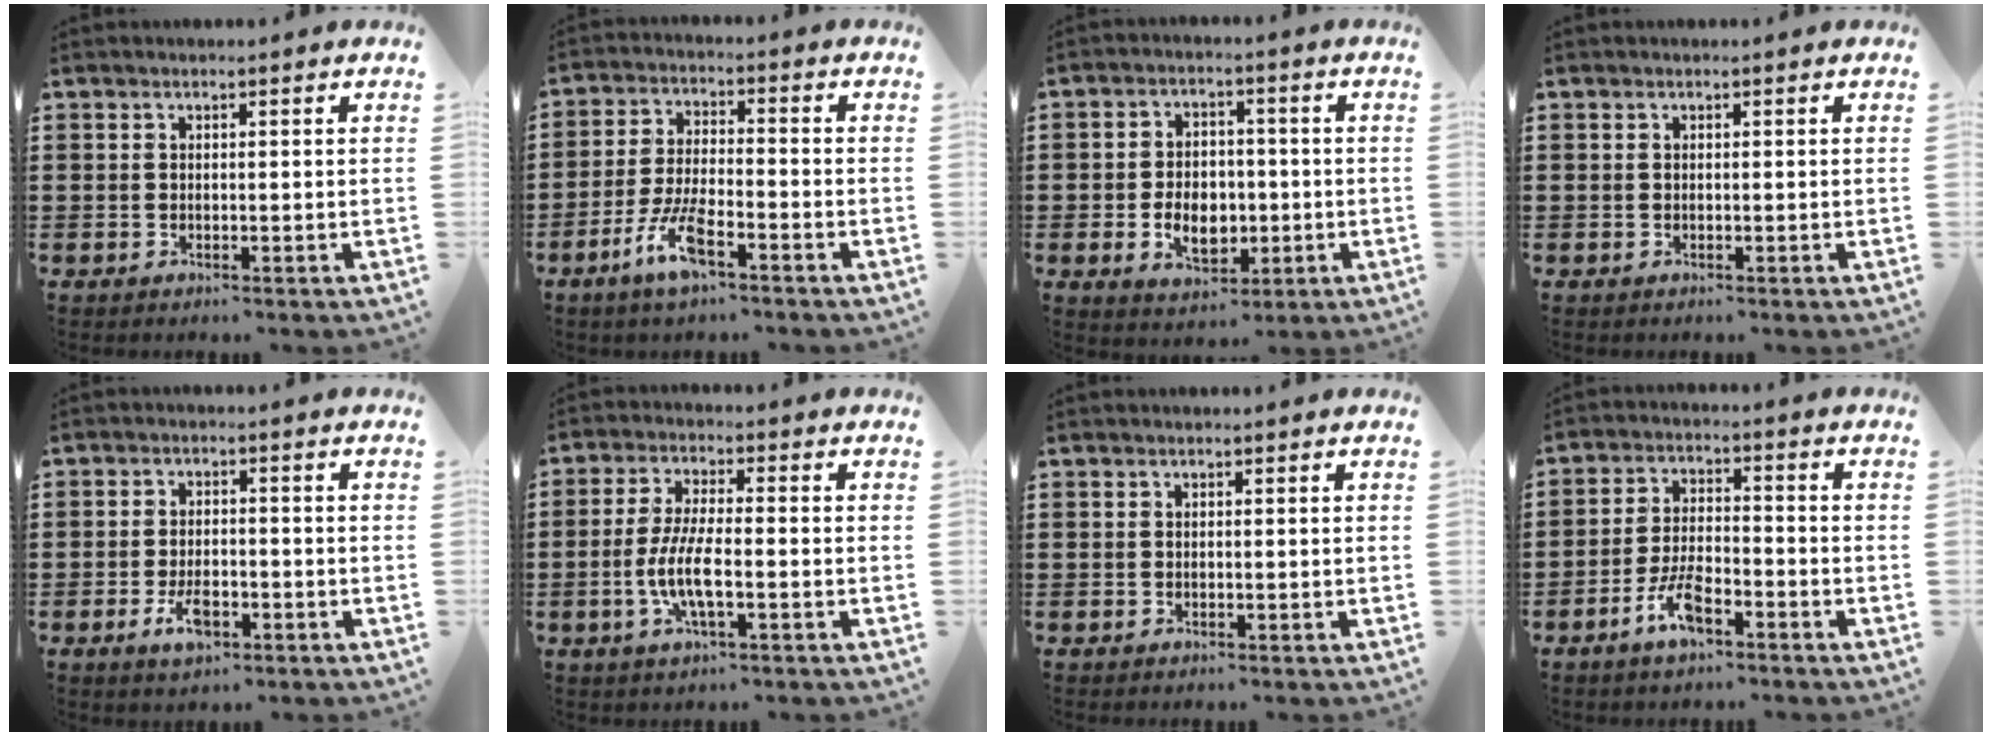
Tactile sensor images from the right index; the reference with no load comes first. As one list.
[{"total": 7.5, "force": [-4.4, 1.8, 5.8], "torque": [-0.131, -0.006, -0.083]}, {"total": 6.4, "force": [-1.2, 4.6, 4.3], "torque": [-0.074, 0.001, -0.025]}, {"total": 0.0}, {"total": 4.4, "force": [-1.9, 2.1, 3.4], "torque": [-0.070, 0.000, -0.037]}, {"total": 6.9, "force": [-2.1, 1.7, 6.4], "torque": [-0.142, -0.012, -0.046]}, {"total": 0.0}, {"total": 6.3, "force": [-3.7, 2.3, 4.6], "torque": [-0.108, 0.001, -0.074]}]